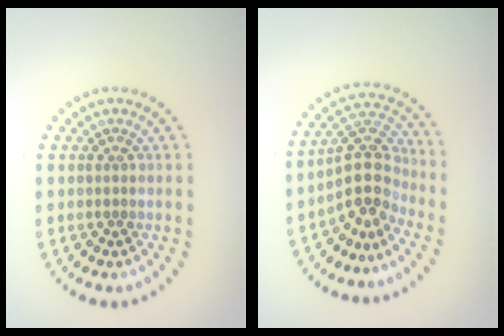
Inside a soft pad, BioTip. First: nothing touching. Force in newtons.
{"total": 4.2, "press": 3.6, "slide": 2.2}